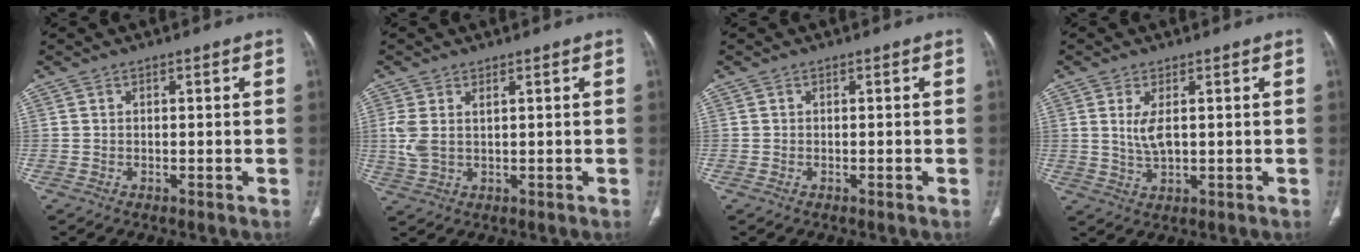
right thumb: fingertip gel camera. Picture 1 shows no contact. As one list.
[{"total": 4.5, "force": [1.2, 2.4, 3.7], "torque": [-0.099, 0.006, 0.033]}, {"total": 0.5, "force": [-0.2, 0.2, 0.4], "torque": [-0.009, 0.002, -0.001]}, {"total": 4.4, "force": [0.9, 1.8, 3.9], "torque": [-0.085, -0.009, 0.027]}]